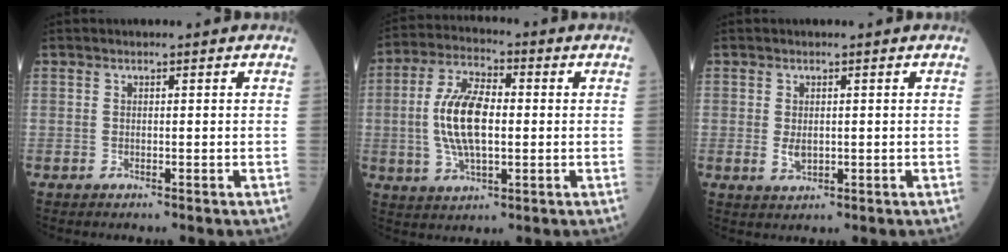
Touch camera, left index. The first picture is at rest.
{"total": 10.8, "force": [-0.2, 4.2, 9.9], "torque": [-0.209, 0.011, -0.003]}
{"total": 2.1, "force": [0.0, 1.3, 1.7], "torque": [-0.035, -0.005, 0.005]}